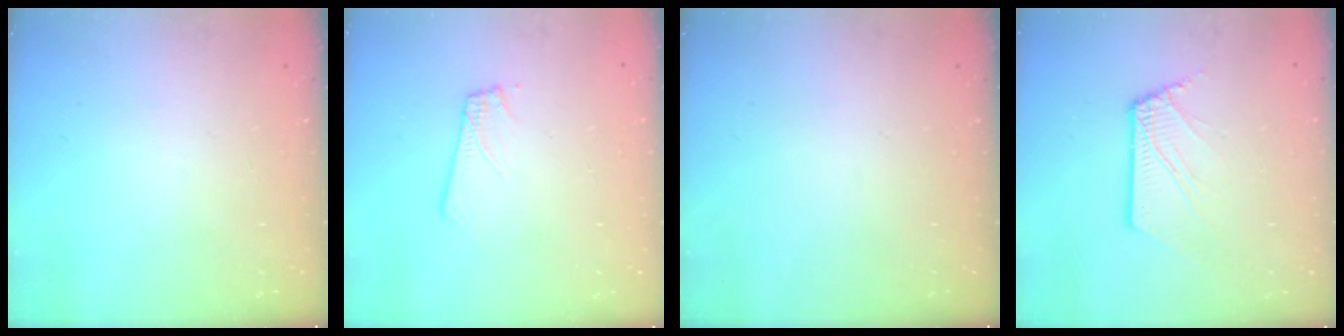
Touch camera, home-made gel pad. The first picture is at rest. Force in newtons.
{"total": 1.9, "press": 1.9, "slide": 0.1}
{"total": 0.0}
{"total": 3.2, "press": 3.1, "slide": 0.4}